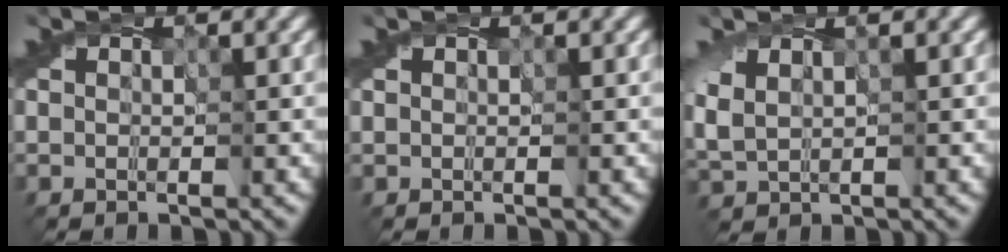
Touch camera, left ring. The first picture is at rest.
{"total": 0.0}
{"total": 1.8, "force": [1.0, 1.0, 1.1], "torque": [-0.031, 0.001, 0.023]}